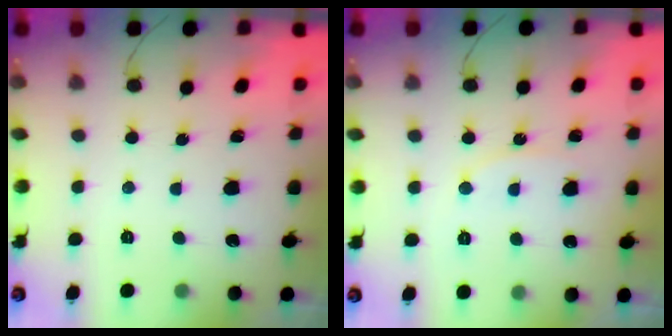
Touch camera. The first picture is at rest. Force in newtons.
{"total": 5.9, "press": 5.9, "slide": 0.8}